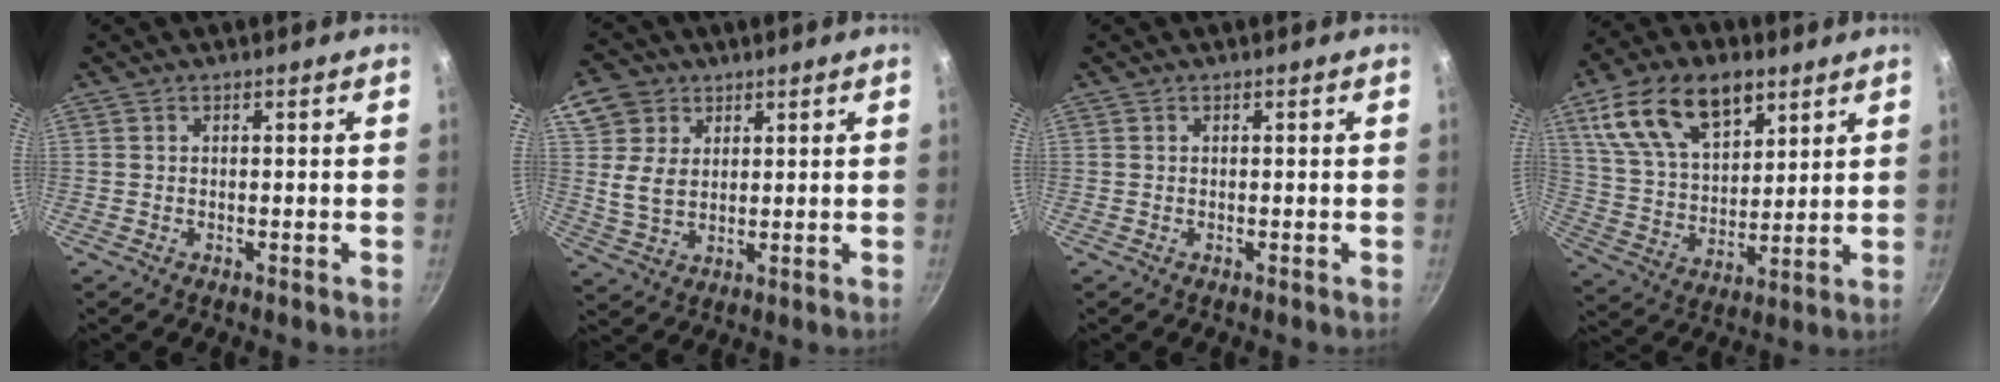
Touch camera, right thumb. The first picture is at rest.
{"total": 8.2, "force": [3.3, 6.4, 4.0], "torque": [-0.051, -0.014, 0.060]}
{"total": 0.0}
{"total": 18.5, "force": [9.5, 10.4, 11.9], "torque": [-0.186, -0.025, 0.177]}